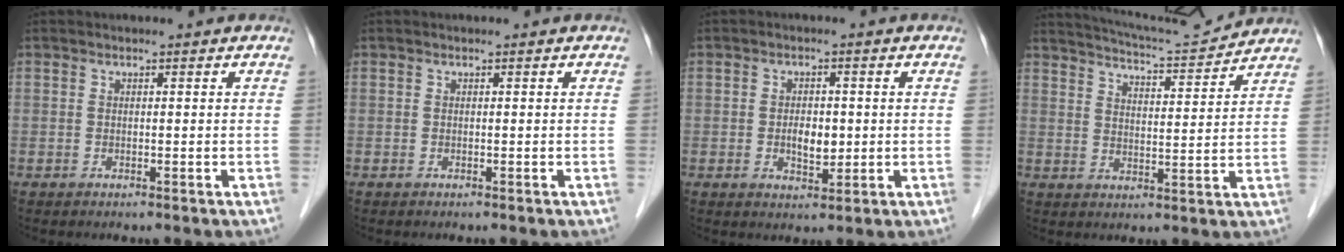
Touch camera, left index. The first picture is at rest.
{"total": 0.0}
{"total": 3.6, "force": [-0.3, 2.0, 3.0], "torque": [-0.051, -0.003, -0.001]}
{"total": 10.5, "force": [10.3, -0.5, 2.0], "torque": [-0.043, 0.002, 0.155]}